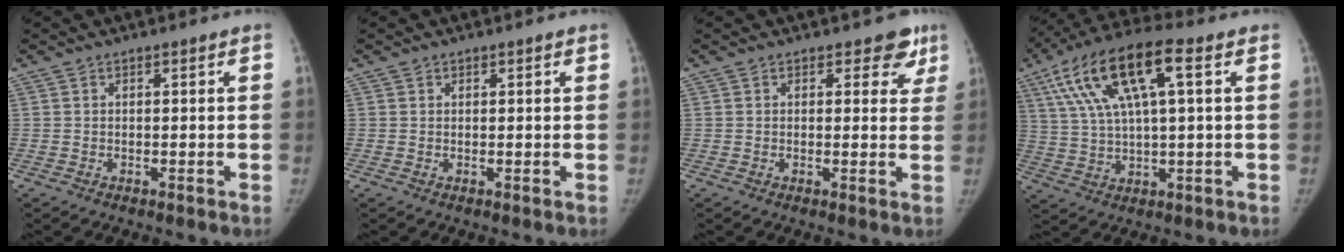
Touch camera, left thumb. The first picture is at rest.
{"total": 0.6, "force": [0.4, 0.4, 0.1], "torque": [0.003, -0.003, 0.003]}
{"total": 4.4, "force": [2.9, 2.8, 1.7], "torque": [0.022, -0.013, 0.022]}
{"total": 17.7, "force": [6.2, 5.5, 15.6], "torque": [-0.304, 0.019, 0.109]}